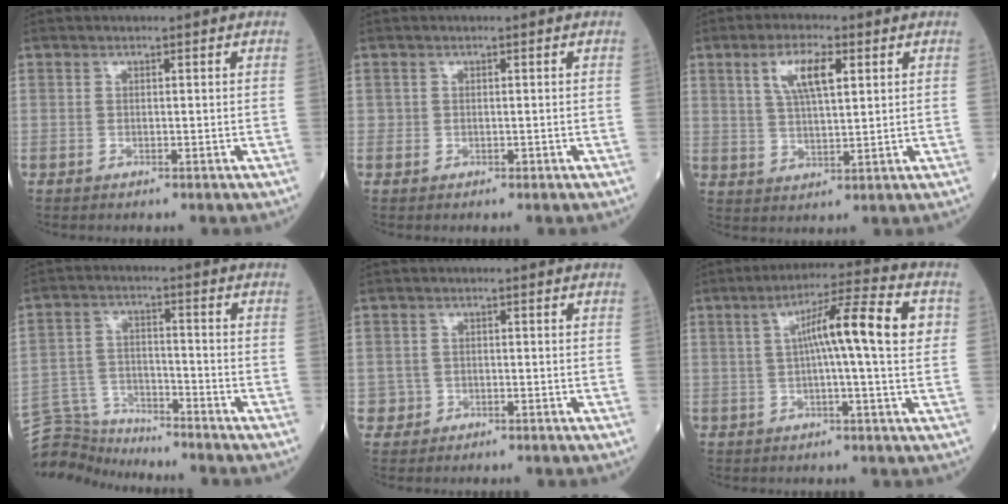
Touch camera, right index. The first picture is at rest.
{"total": 0.7, "force": [-0.1, 0.7, 0.2], "torque": [-0.004, 0.001, -0.001]}
{"total": 7.0, "force": [2.9, 1.9, 6.1], "torque": [-0.119, 0.008, 0.055]}
{"total": 7.5, "force": [-7.3, 0.7, -1.4], "torque": [0.017, 0.017, -0.136]}
{"total": 2.1, "force": [-0.7, 2.0, -0.1], "torque": [0.009, 0.010, -0.012]}
{"total": 11.5, "force": [1.7, 0.3, 11.4], "torque": [-0.180, 0.027, 0.023]}